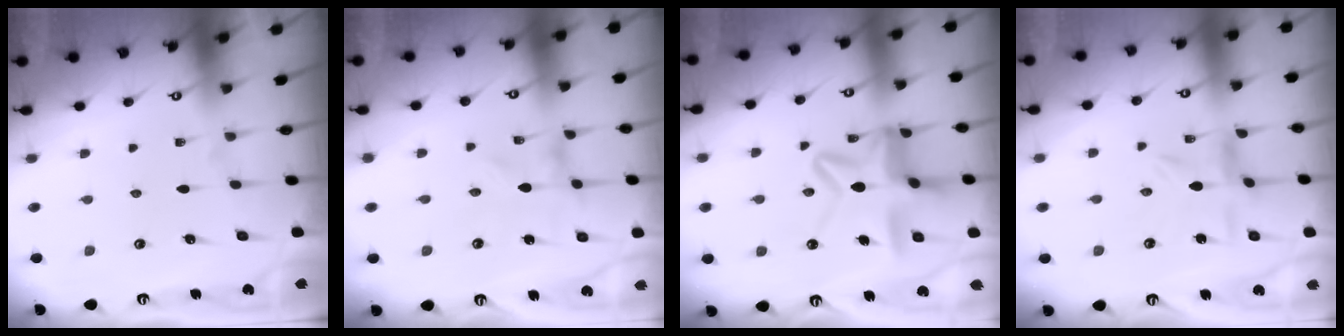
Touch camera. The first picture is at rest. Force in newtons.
{"total": 0.0}
{"total": 12.7, "press": 12.6, "slide": 1.0}
{"total": 4.1, "press": 4.0, "slide": 0.4}